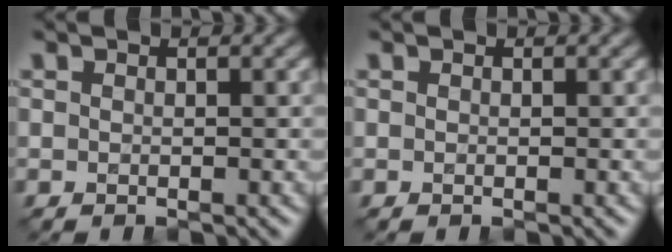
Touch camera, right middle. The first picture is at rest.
{"total": 0.0}